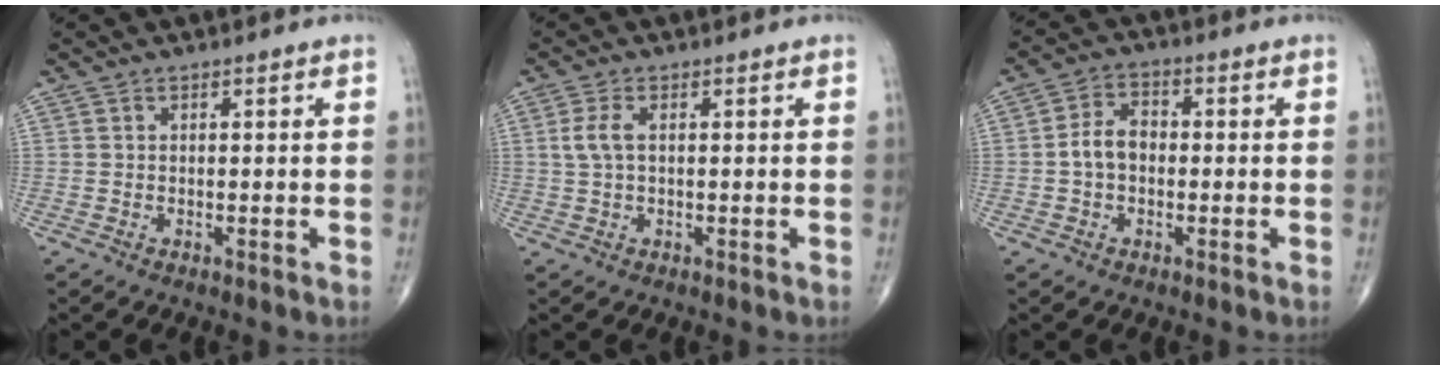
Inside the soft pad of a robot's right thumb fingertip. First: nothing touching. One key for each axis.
{"total": 3.3, "fx": 0.5, "fy": 1.6, "fz": 2.9, "tx": -0.076, "ty": 0.009, "tz": 0.010}
{"total": 5.4, "fx": -0.6, "fy": 3.8, "fz": 3.8, "tx": -0.063, "ty": 0.021, "tz": -0.020}